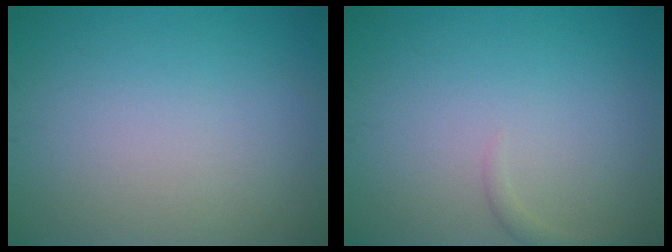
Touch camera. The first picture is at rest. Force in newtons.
{"total": 0.8, "press": 0.8, "slide": 0.1}